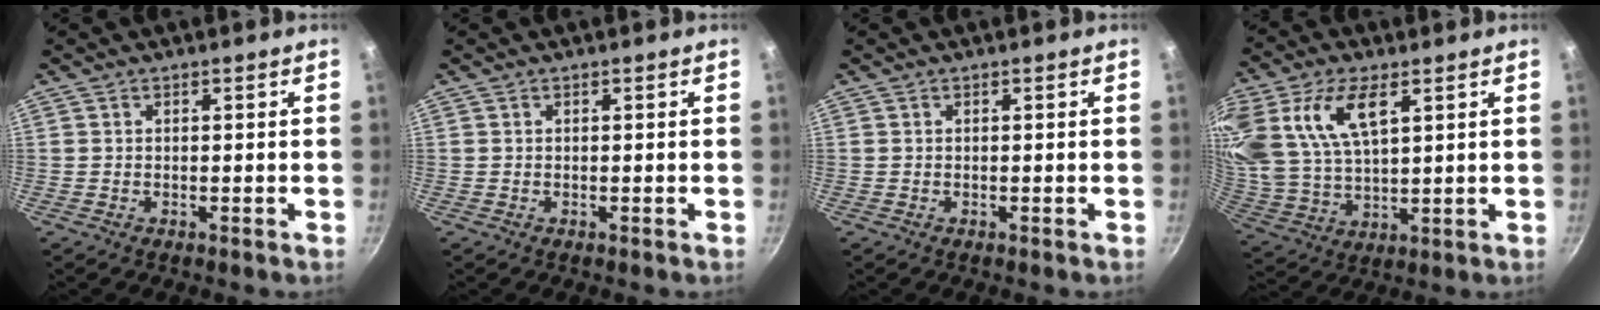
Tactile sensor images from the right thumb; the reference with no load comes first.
{"total": 0.0}
{"total": 0.0}
{"total": 18.3, "force": [7.5, 9.7, 13.5], "torque": [-0.280, -0.005, 0.156]}